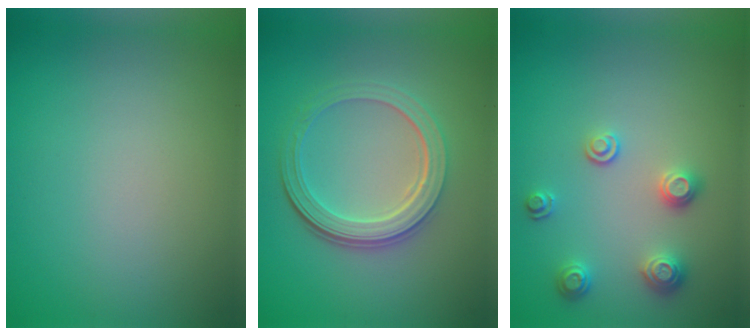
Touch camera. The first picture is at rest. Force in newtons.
{"total": 5.0, "press": 3.8, "slide": 3.2}
{"total": 2.3, "press": 2.3, "slide": 0.6}